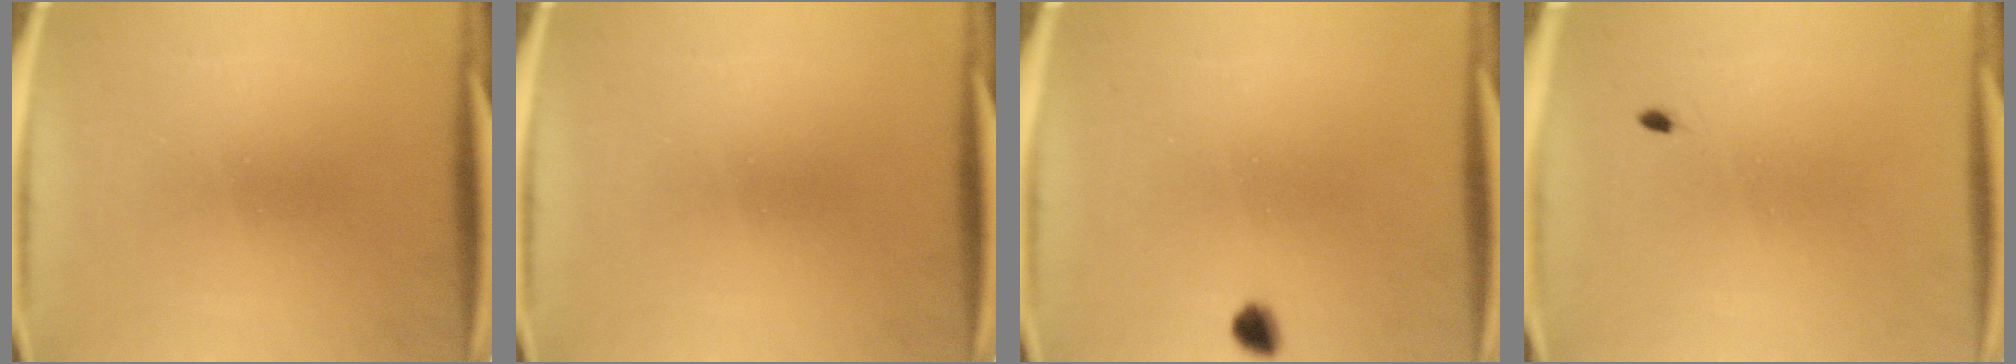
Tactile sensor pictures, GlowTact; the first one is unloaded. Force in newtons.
{"total": 0.0}
{"total": 2.4}
{"total": 0.5}